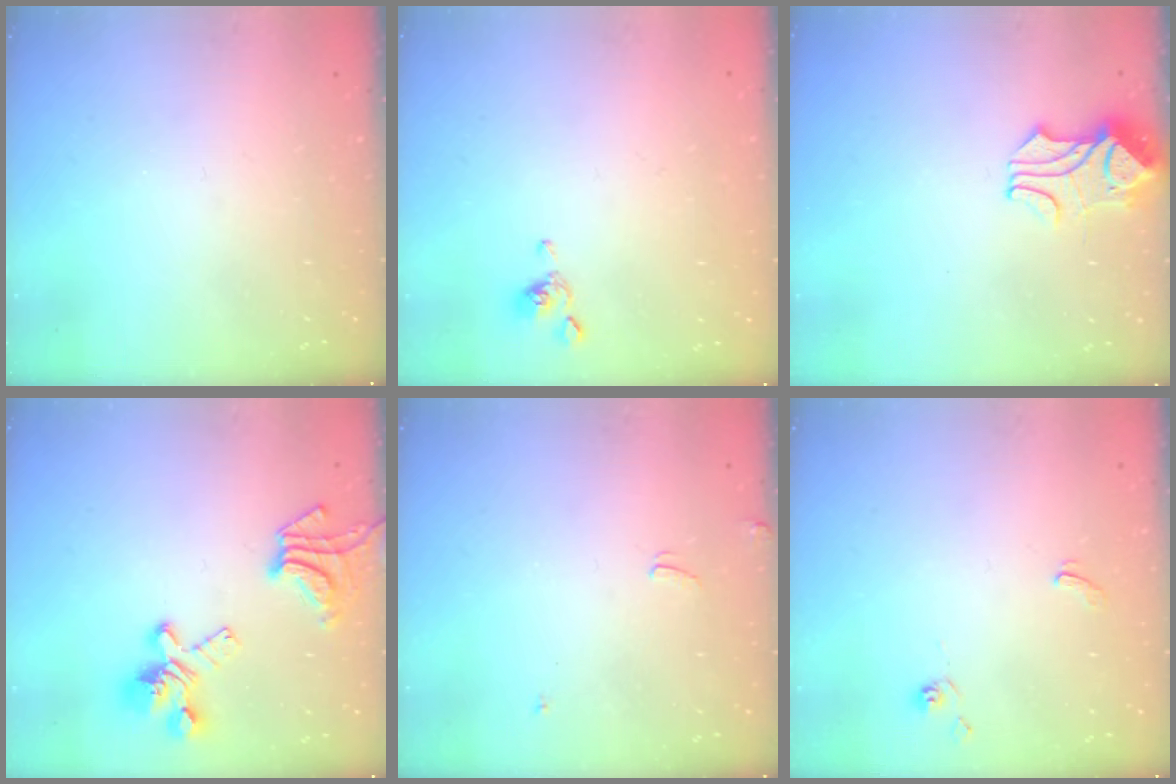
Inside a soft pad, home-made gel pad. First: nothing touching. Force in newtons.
{"total": 2.5, "press": 2.5, "slide": 0.2}
{"total": 1.8, "press": 1.4, "slide": 1.0}
{"total": 11.1, "press": 10.8, "slide": 2.4}
{"total": 3.5, "press": 3.5, "slide": 0.4}
{"total": 2.6, "press": 2.6, "slide": 0.5}